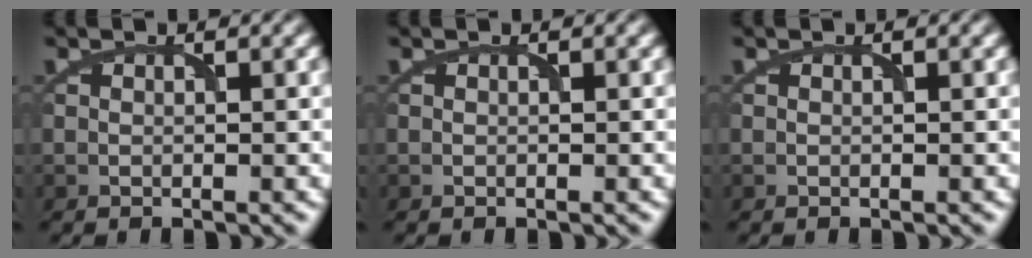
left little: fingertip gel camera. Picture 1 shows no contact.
{"total": 0.0}
{"total": 0.0}